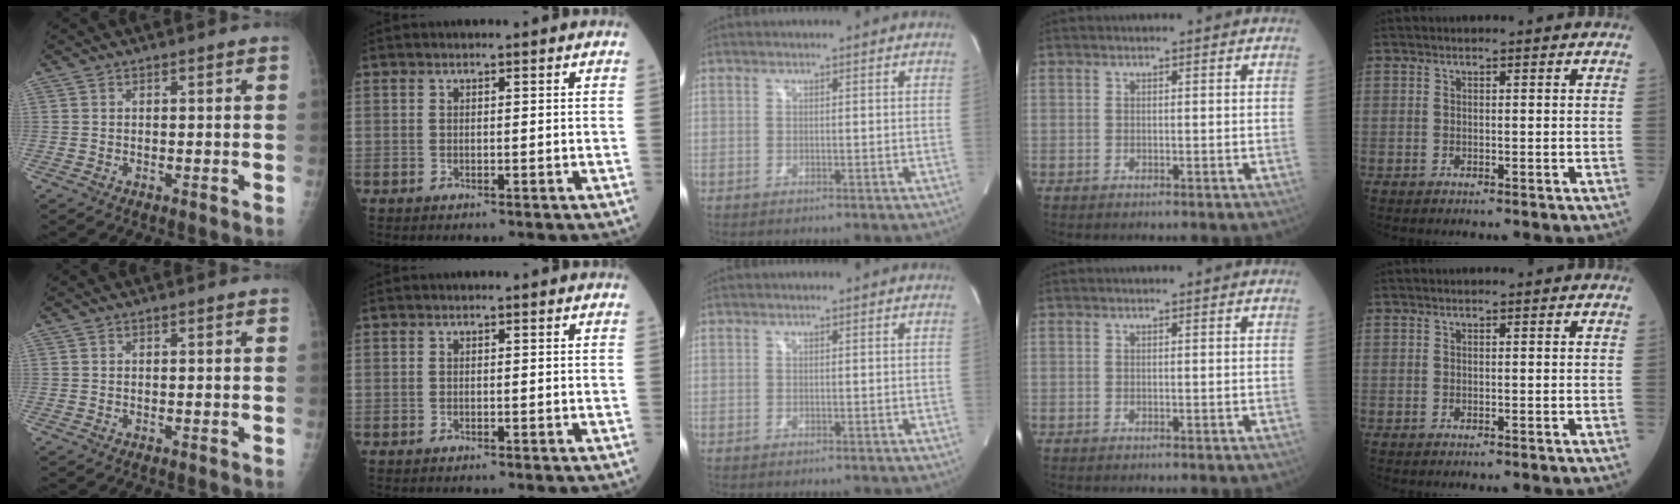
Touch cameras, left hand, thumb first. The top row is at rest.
{}